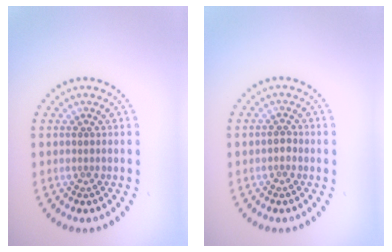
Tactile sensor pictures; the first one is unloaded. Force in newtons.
{"total": 0.8, "press": 0.7, "slide": 0.2}